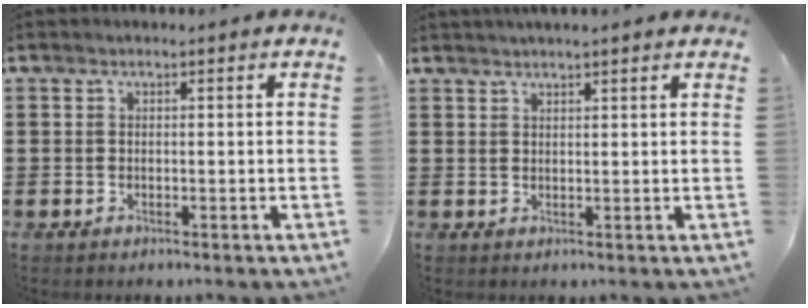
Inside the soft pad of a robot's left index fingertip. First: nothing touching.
{"total": 1.6, "force": [1.5, -0.2, 0.6], "torque": [-0.014, 0.001, 0.029]}